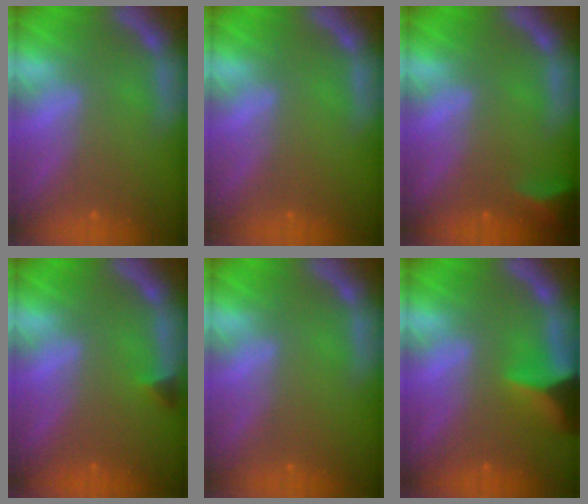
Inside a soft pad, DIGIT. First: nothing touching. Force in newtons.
{"total": 0.0}
{"total": 2.9}
{"total": 0.9}
{"total": 0.0}
{"total": 5.4}